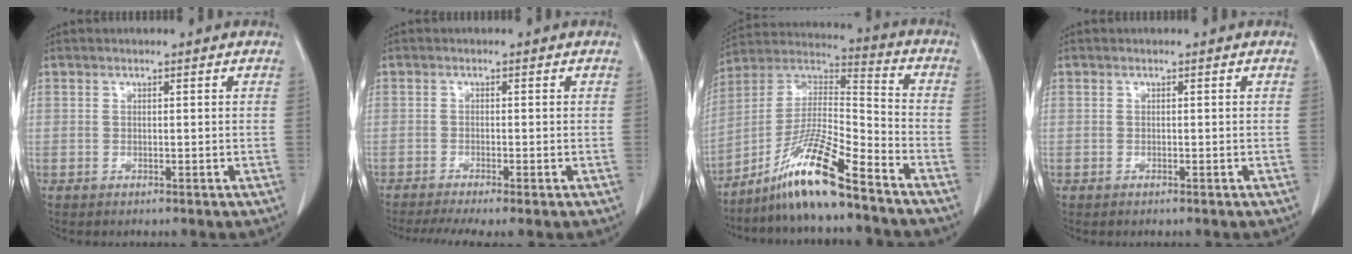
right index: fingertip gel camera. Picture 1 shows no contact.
{"total": 5.7, "force": [-4.1, 0.6, 4.0], "torque": [-0.064, -0.010, -0.068]}
{"total": 13.8, "force": [-9.8, 0.3, 9.7], "torque": [-0.186, 0.004, -0.182]}
{"total": 0.0}